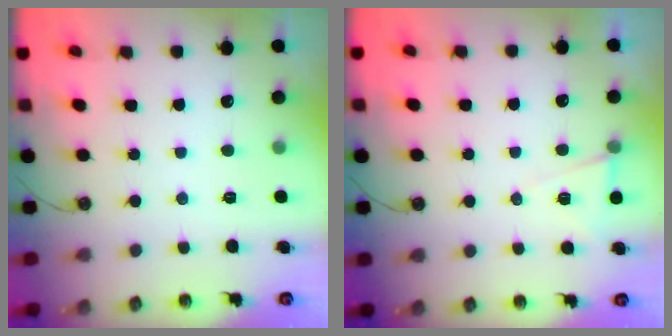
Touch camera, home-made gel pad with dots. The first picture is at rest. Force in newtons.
{"total": 6.0, "press": 3.9, "slide": 4.6}